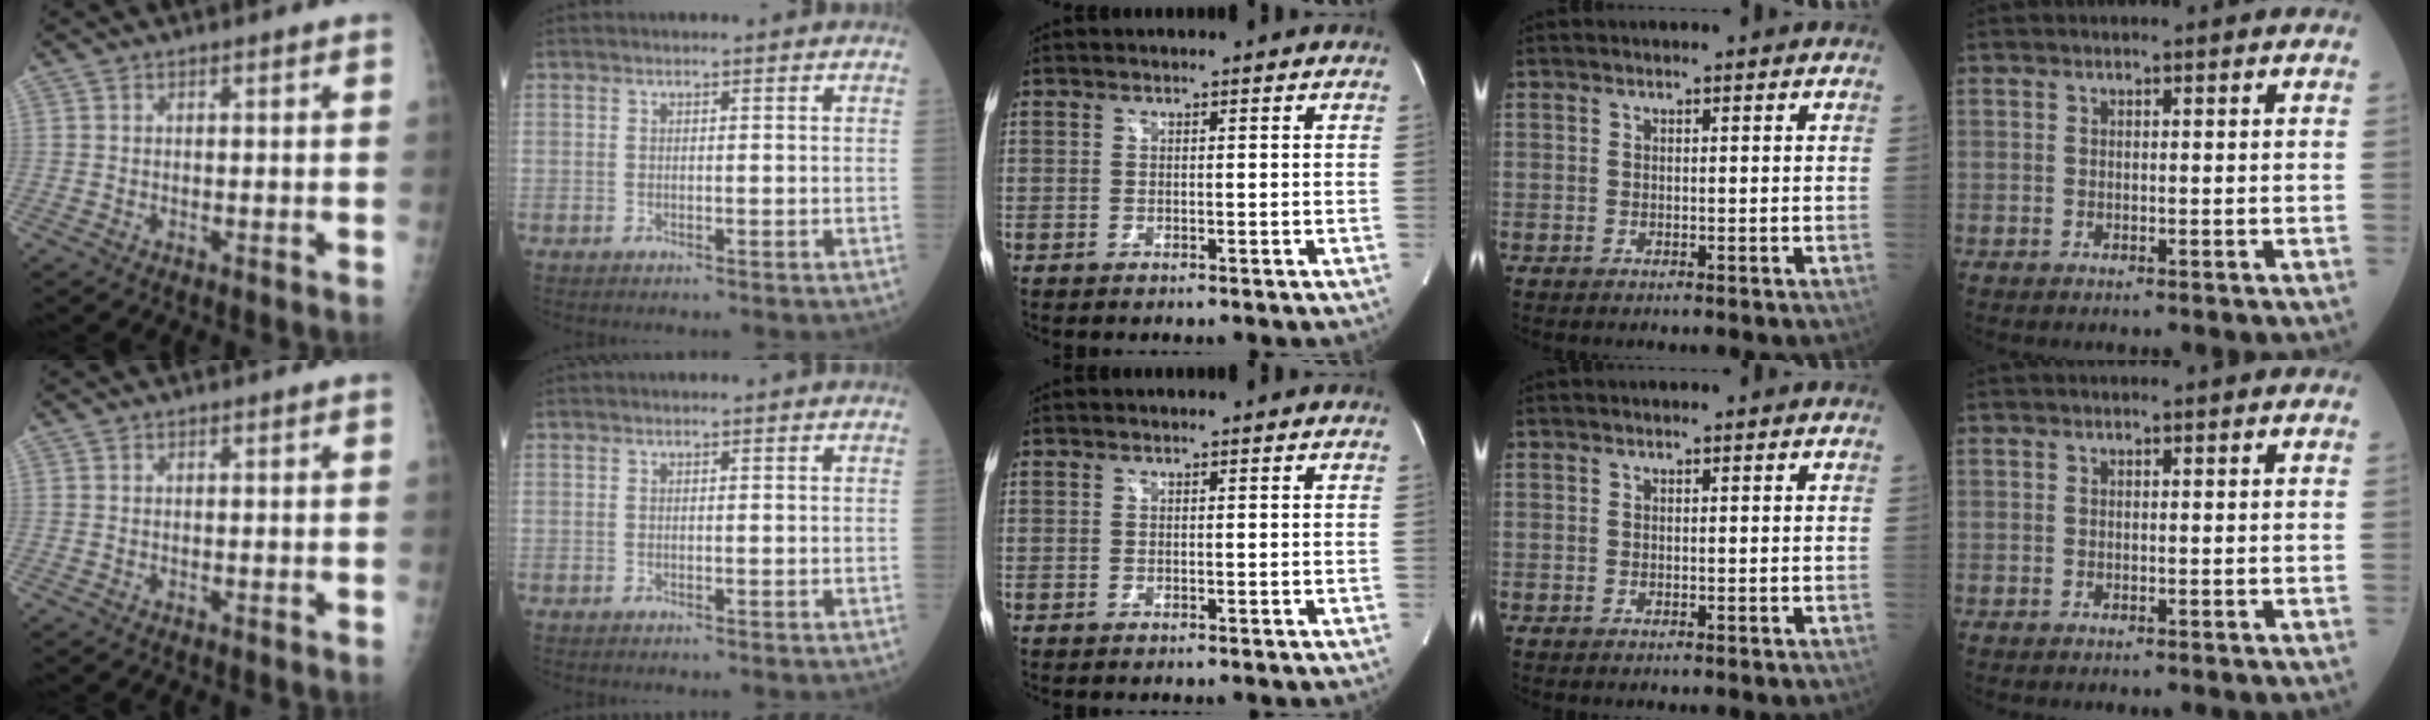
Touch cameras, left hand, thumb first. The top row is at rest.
{}